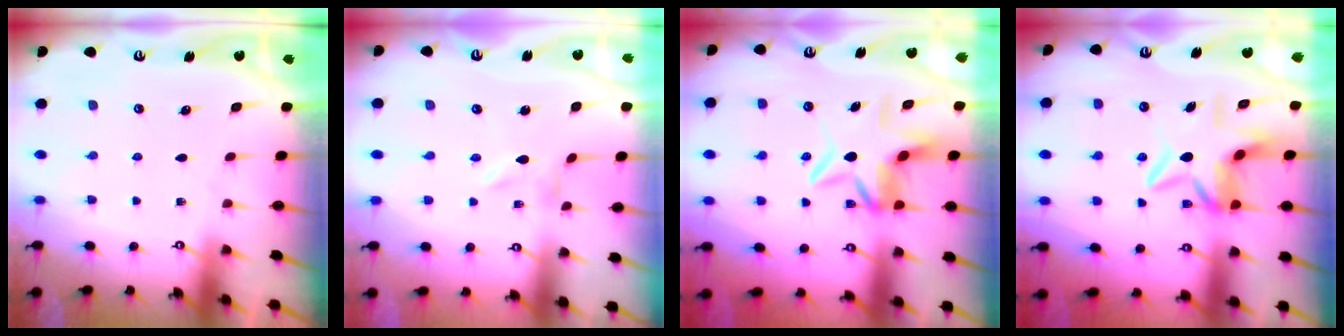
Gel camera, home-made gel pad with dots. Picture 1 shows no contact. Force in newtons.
{"total": 0.0}
{"total": 6.8, "press": 6.1, "slide": 3.0}
{"total": 7.3, "press": 6.9, "slide": 2.4}